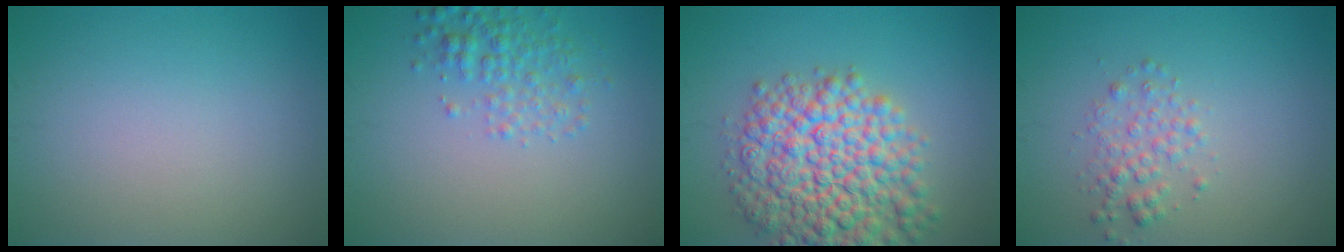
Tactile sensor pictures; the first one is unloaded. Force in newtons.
{"total": 2.6, "press": 2.6, "slide": 0.1}
{"total": 10.1, "press": 10.1, "slide": 0.4}
{"total": 2.1, "press": 2.1, "slide": 0.1}